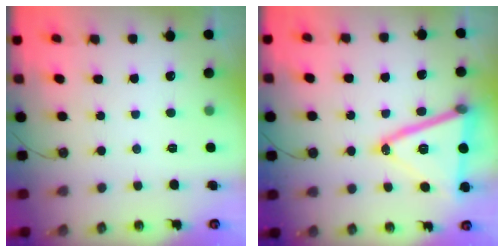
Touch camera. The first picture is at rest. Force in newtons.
{"total": 19.7, "press": 19.3, "slide": 4.0}